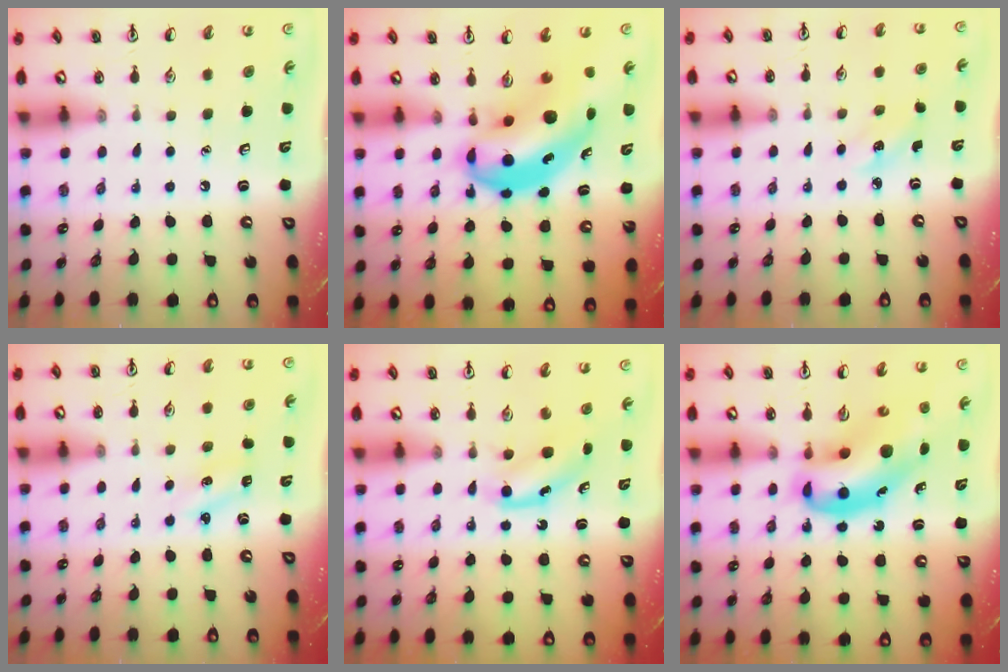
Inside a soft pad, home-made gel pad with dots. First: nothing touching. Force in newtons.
{"total": 10.3, "press": 9.9, "slide": 3.0}
{"total": 2.5, "press": 2.4, "slide": 0.9}
{"total": 1.8, "press": 1.7, "slide": 0.7}
{"total": 3.9, "press": 3.8, "slide": 0.9}
{"total": 12.7, "press": 12.3, "slide": 3.3}